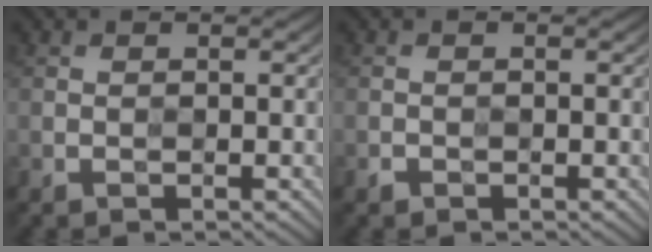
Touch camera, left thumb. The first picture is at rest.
{"total": 0.6, "force": [-0.5, 0.4, 0.1], "torque": [-0.002, 0.002, -0.010]}